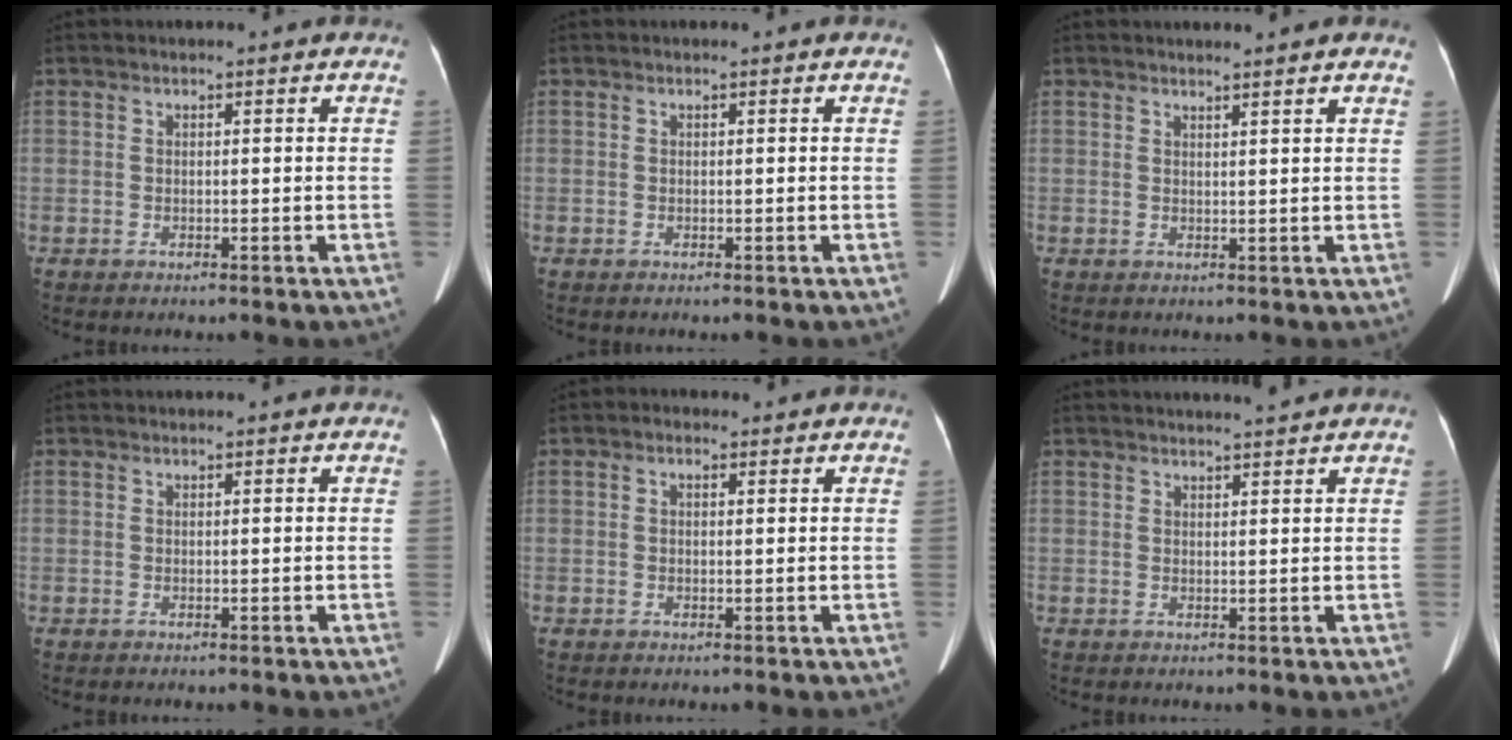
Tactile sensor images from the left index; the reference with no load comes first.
{"total": 0.0}
{"total": 1.7, "force": [1.4, -0.5, 0.7], "torque": [-0.027, -0.003, 0.023]}
{"total": 0.0}
{"total": 1.0, "force": [0.2, 0.7, 0.7], "torque": [-0.018, 0.006, 0.000]}
{"total": 2.8, "force": [2.6, -0.5, 0.8], "torque": [-0.011, 0.003, 0.038]}